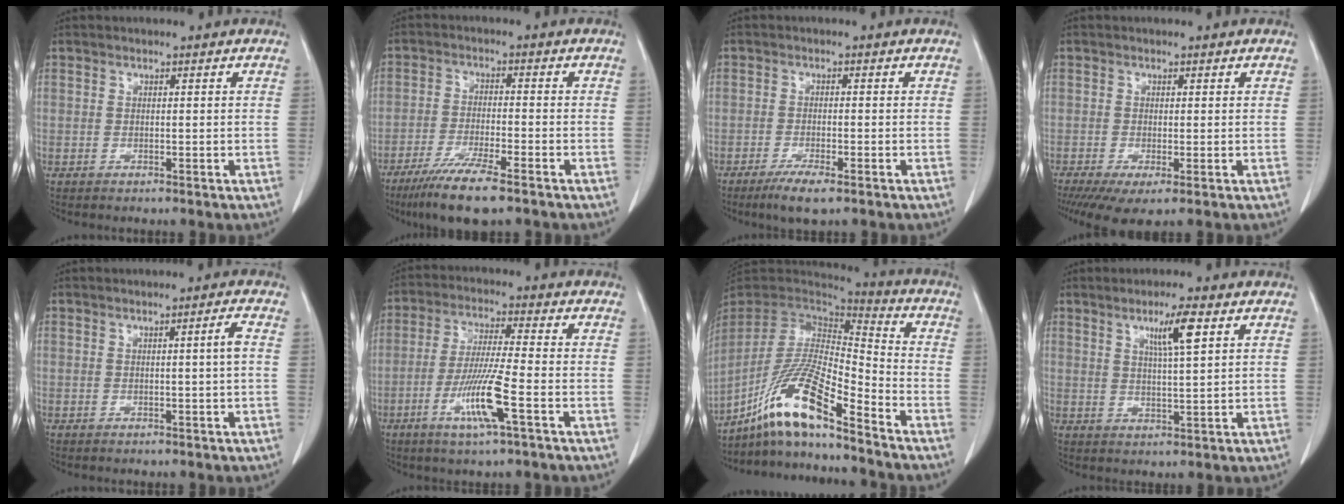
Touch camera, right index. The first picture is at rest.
{"total": 9.3, "force": [-6.6, 0.5, 6.4], "torque": [-0.114, -0.024, -0.110]}
{"total": 4.3, "force": [-2.8, 0.5, 3.1], "torque": [-0.062, -0.010, -0.048]}
{"total": 4.9, "force": [-2.6, 1.3, 4.0], "torque": [-0.066, -0.016, -0.044]}
{"total": 1.7, "force": [0.0, -0.5, 1.6], "torque": [-0.027, -0.001, 0.003]}
{"total": 9.7, "force": [-3.9, -0.3, 8.9], "torque": [-0.174, -0.015, -0.076]}
{"total": 15.1, "force": [-10.5, 1.0, 10.8], "torque": [-0.214, -0.003, -0.195]}
{"total": 5.7, "force": [2.7, -0.1, 5.0], "torque": [-0.085, -0.002, 0.045]}